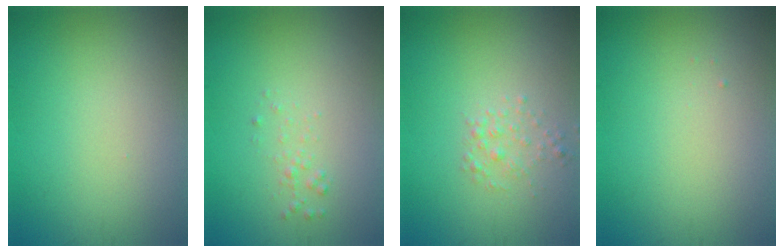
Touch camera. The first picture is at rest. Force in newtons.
{"total": 0.8, "press": 0.8, "slide": 0.1}
{"total": 1.3, "press": 1.3, "slide": 0.0}
{"total": 0.0}